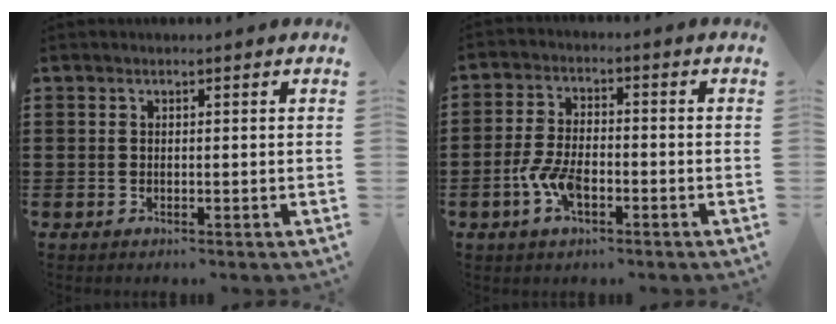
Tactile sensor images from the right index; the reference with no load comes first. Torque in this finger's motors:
{"motor_torque": [2.04, 0.10, 0.77, 0.18]}